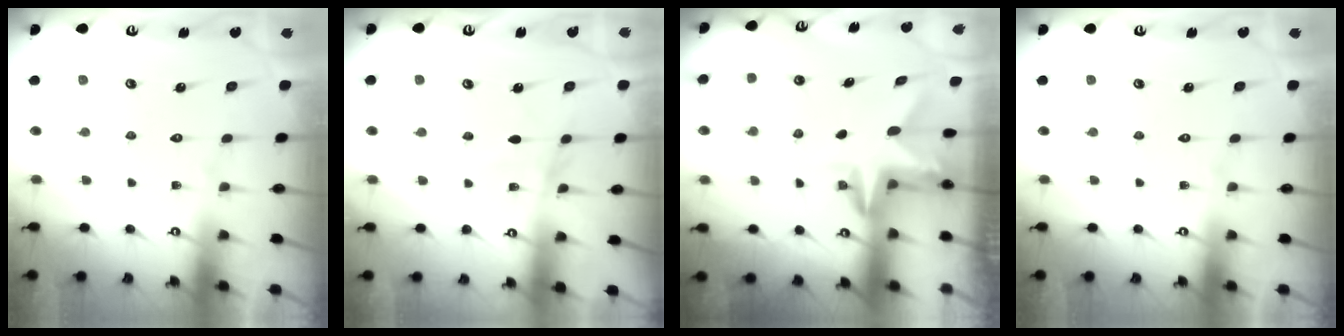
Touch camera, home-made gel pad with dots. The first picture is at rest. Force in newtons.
{"total": 2.6, "press": 2.6, "slide": 0.3}
{"total": 3.1, "press": 3.0, "slide": 0.3}
{"total": 0.0}